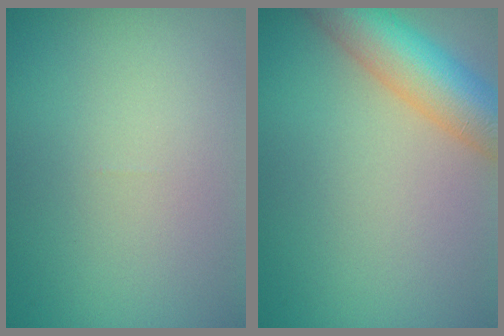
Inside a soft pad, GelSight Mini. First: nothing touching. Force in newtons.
{"total": 7.9, "press": 7.9, "slide": 0.4}